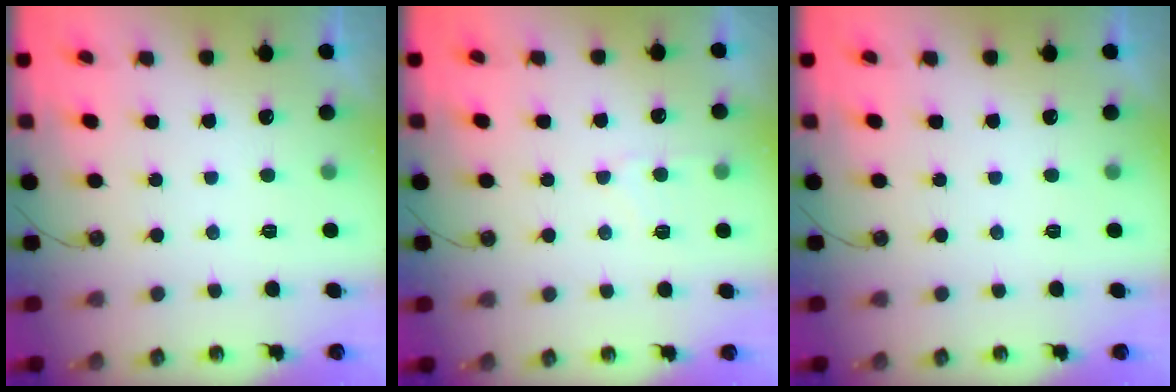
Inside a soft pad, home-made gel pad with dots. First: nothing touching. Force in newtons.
{"total": 5.5, "press": 5.5, "slide": 0.6}
{"total": 0.0}